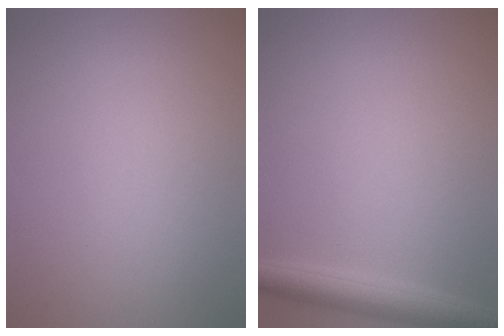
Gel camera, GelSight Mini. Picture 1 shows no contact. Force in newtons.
{"total": 3.1, "press": 3.1, "slide": 0.2}